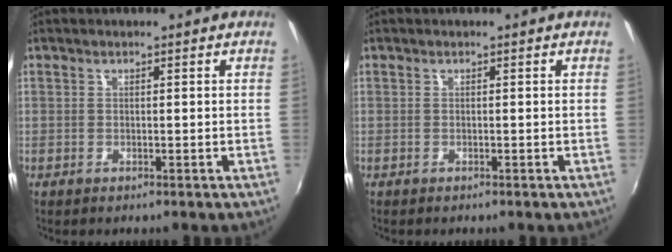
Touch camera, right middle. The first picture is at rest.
{"total": 0.0}